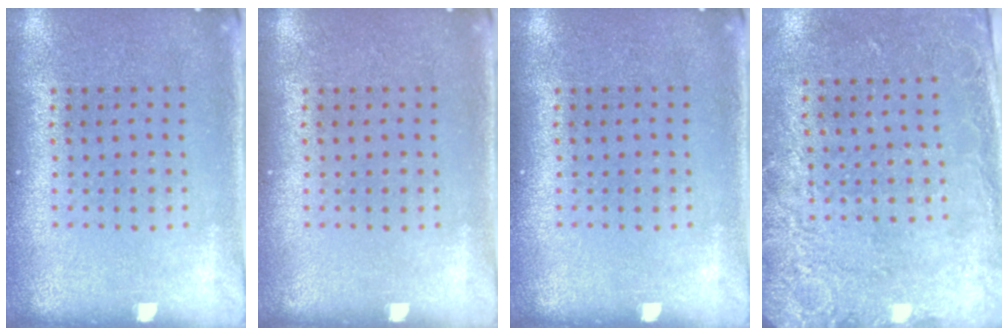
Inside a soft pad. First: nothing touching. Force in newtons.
{"total": 0.0}
{"total": 0.0}
{"total": 2.7, "press": 2.0, "slide": 1.8}